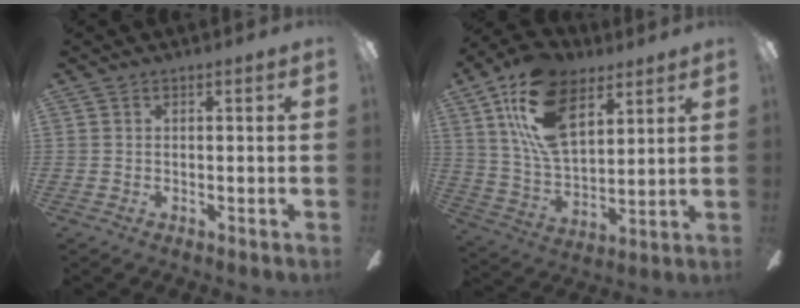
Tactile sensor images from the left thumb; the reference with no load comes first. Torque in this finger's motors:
{"motor_torque": [0.57, 0.65, 1.29, -1.48, 0.12]}